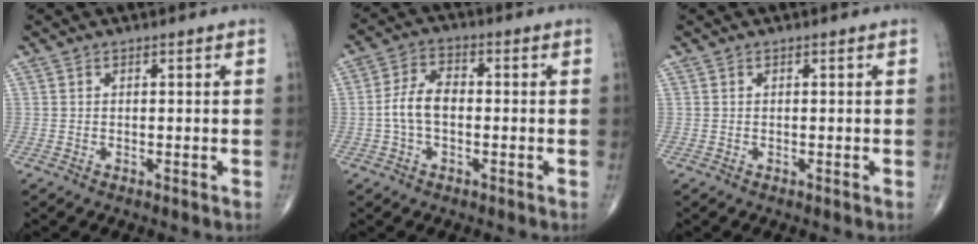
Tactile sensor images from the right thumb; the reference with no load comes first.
{"total": 6.5, "force": [-0.9, 3.8, 5.2], "torque": [-0.101, 0.023, -0.025]}
{"total": 0.0}